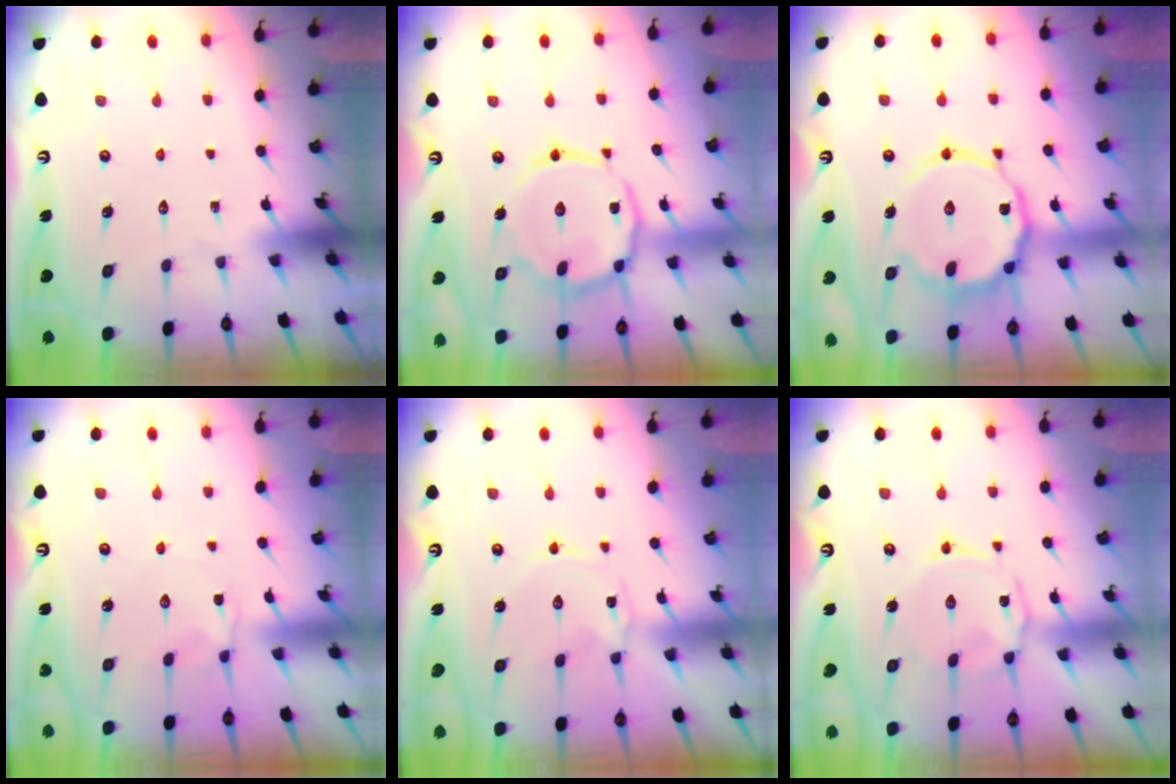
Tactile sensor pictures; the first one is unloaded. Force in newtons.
{"total": 15.3, "press": 15.3, "slide": 1.0}
{"total": 14.1, "press": 14.1, "slide": 1.3}
{"total": 3.1, "press": 3.0, "slide": 0.7}
{"total": 0.7, "press": 0.7, "slide": 0.1}
{"total": 3.8, "press": 3.8, "slide": 0.5}